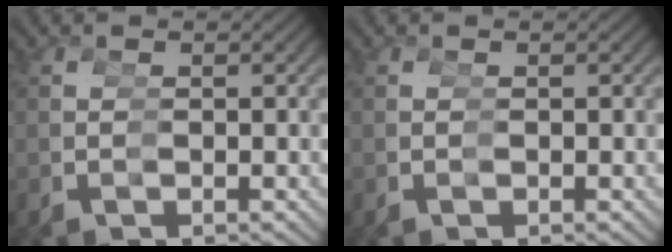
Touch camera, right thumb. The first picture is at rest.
{"total": 0.0}